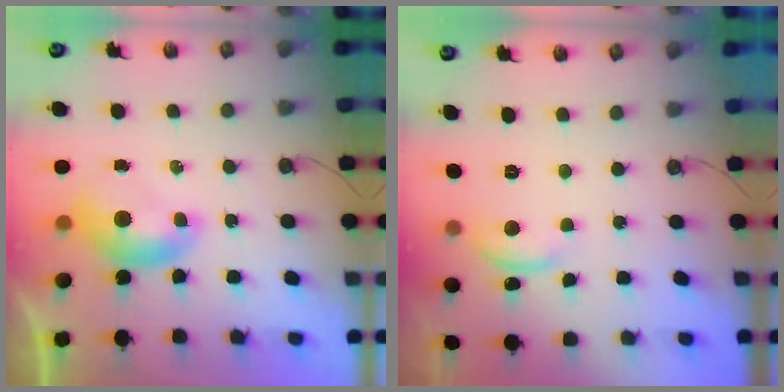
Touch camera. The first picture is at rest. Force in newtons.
{"total": 2.1, "press": 2.0, "slide": 0.4}